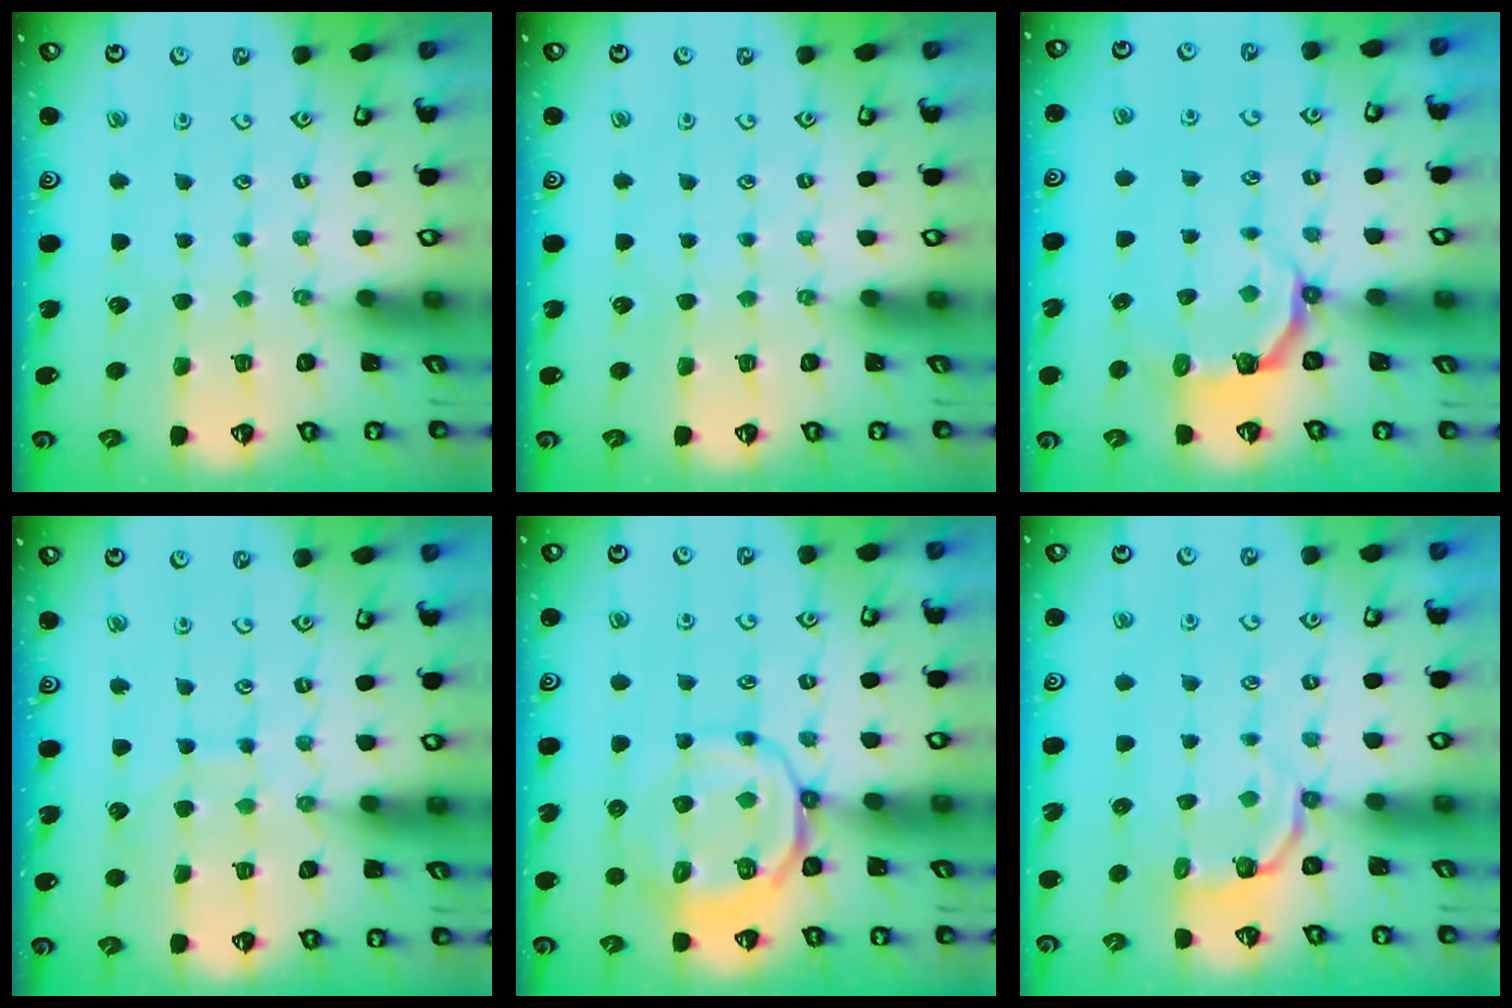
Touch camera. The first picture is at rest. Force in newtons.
{"total": 0.0}
{"total": 4.5, "press": 2.7, "slide": 3.6}
{"total": 6.7, "press": 6.7, "slide": 0.4}
{"total": 11.3, "press": 11.1, "slide": 2.3}
{"total": 3.5, "press": 1.7, "slide": 3.1}